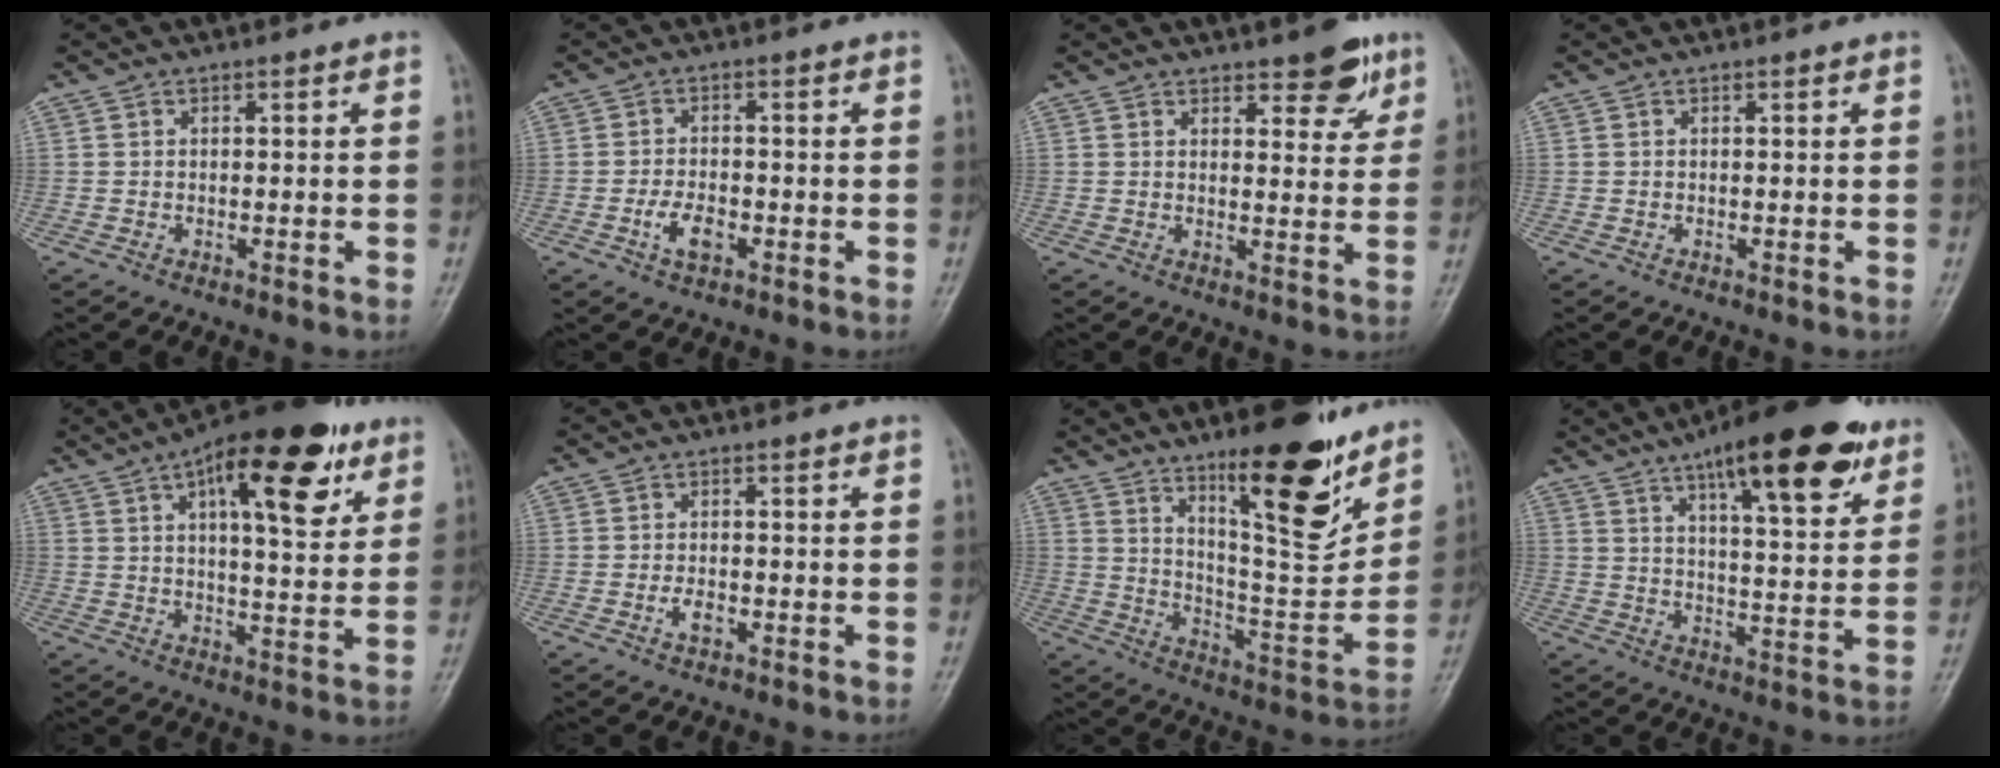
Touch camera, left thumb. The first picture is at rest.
{"total": 4.3, "force": [-1.7, 2.4, 3.2], "torque": [-0.059, 0.008, -0.032]}
{"total": 6.8, "force": [4.5, 2.8, 4.3], "torque": [-0.029, -0.025, 0.056]}
{"total": 0.0}
{"total": 18.8, "force": [8.9, 7.3, 14.9], "torque": [-0.190, -0.017, 0.127]}
{"total": 2.3, "force": [-0.8, 1.3, 1.7], "torque": [-0.030, 0.001, -0.016]}
{"total": 18.5, "force": [12.0, 4.9, 13.2], "torque": [-0.159, -0.089, 0.199]}
{"total": 20.0, "force": [11.9, 6.0, 15.0], "torque": [-0.194, -0.038, 0.177]}